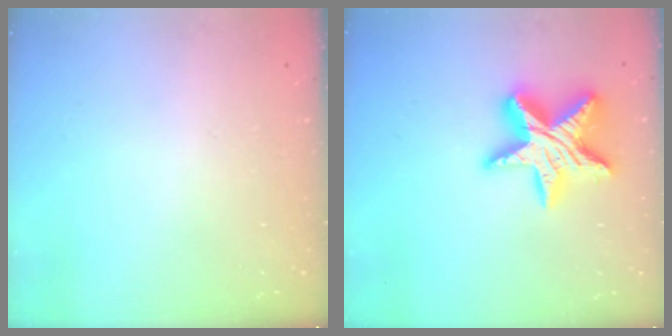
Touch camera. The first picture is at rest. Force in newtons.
{"total": 17.2, "press": 17.2, "slide": 1.4}